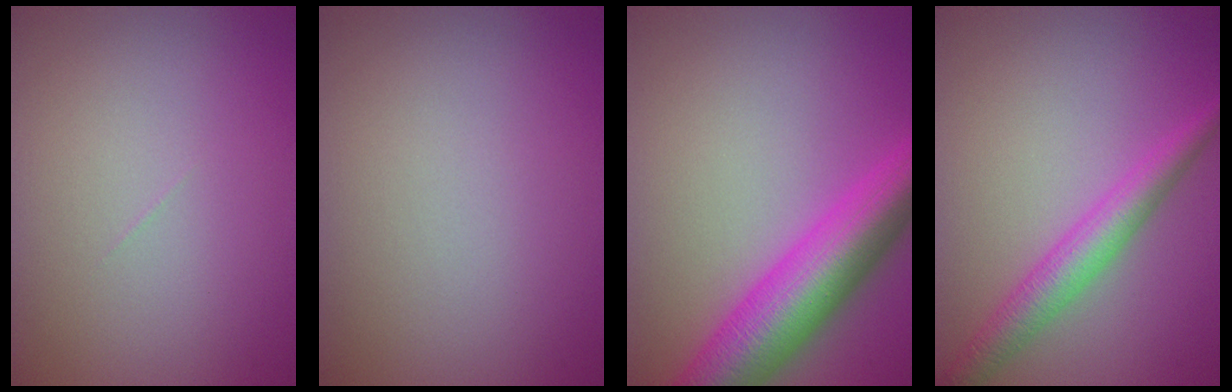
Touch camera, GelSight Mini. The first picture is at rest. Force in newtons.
{"total": 0.0}
{"total": 9.0, "press": 9.0, "slide": 0.3}
{"total": 3.7, "press": 3.7, "slide": 0.1}